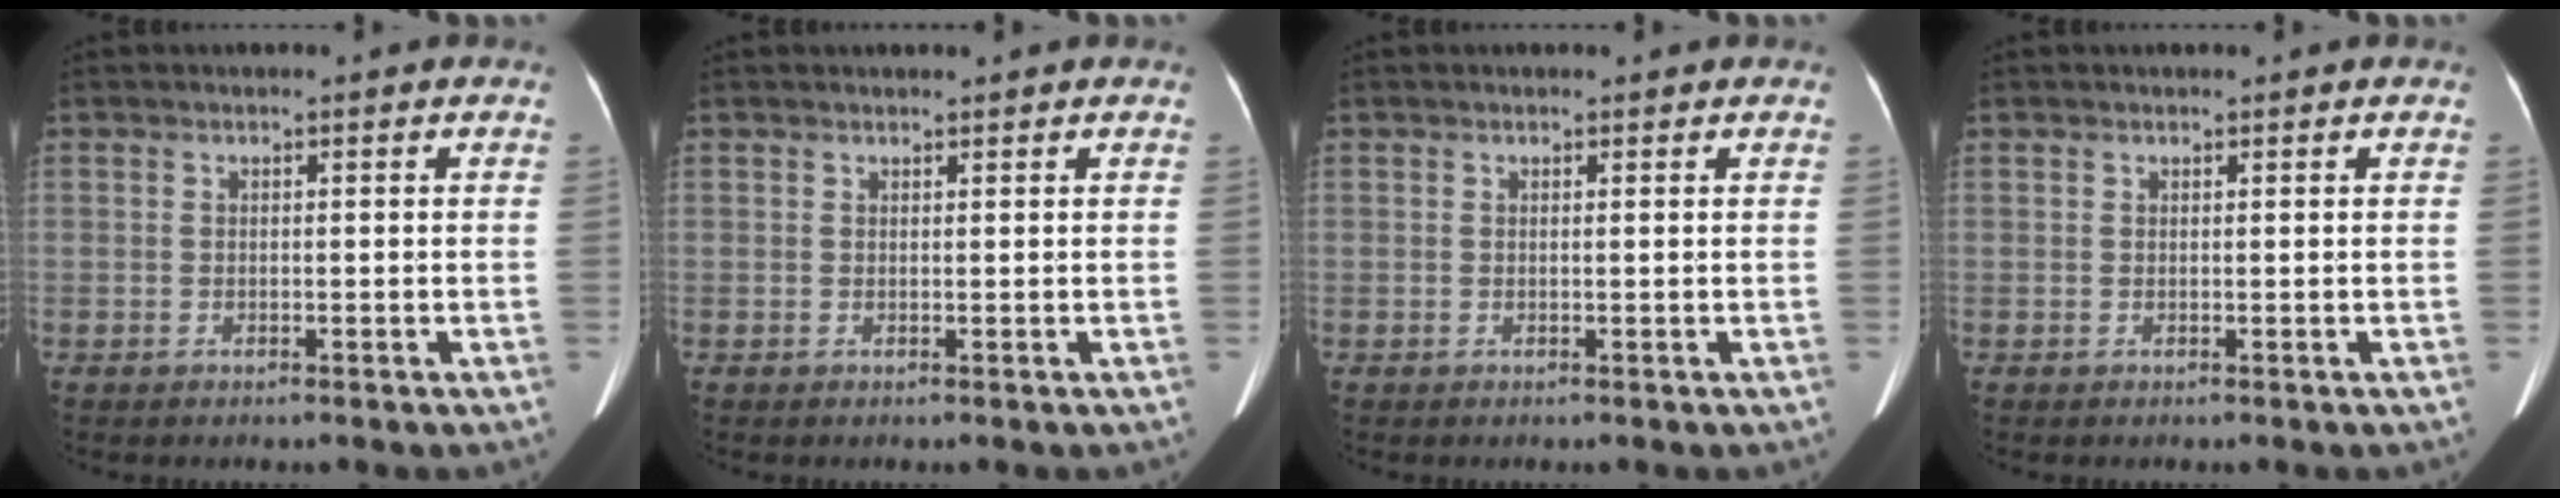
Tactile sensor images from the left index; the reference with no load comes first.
{"total": 1.8, "force": [1.7, 0.1, 0.6], "torque": [-0.007, 0.007, 0.021]}
{"total": 1.3, "force": [1.2, 0.0, 0.4], "torque": [-0.007, -0.007, 0.011]}
{"total": 0.7, "force": [0.6, 0.1, 0.2], "torque": [-0.007, 0.003, 0.011]}